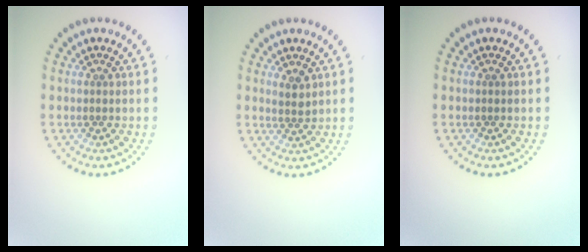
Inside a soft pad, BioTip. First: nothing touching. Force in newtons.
{"total": 1.5, "press": 1.2, "slide": 0.9}
{"total": 0.0}